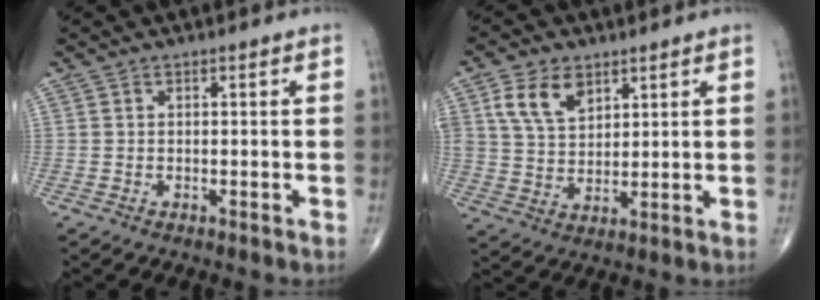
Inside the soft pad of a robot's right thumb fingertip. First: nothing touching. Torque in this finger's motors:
{"motor_torque": [0.62, 0.64, 0.95, 0.67, 0.11]}